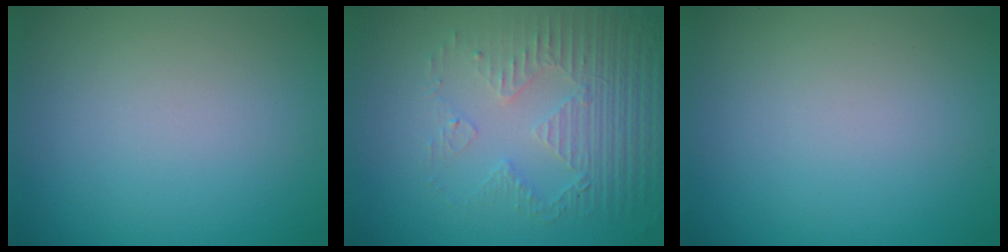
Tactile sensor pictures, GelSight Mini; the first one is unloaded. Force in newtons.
{"total": 5.2, "press": 3.4, "slide": 3.9}
{"total": 0.0}